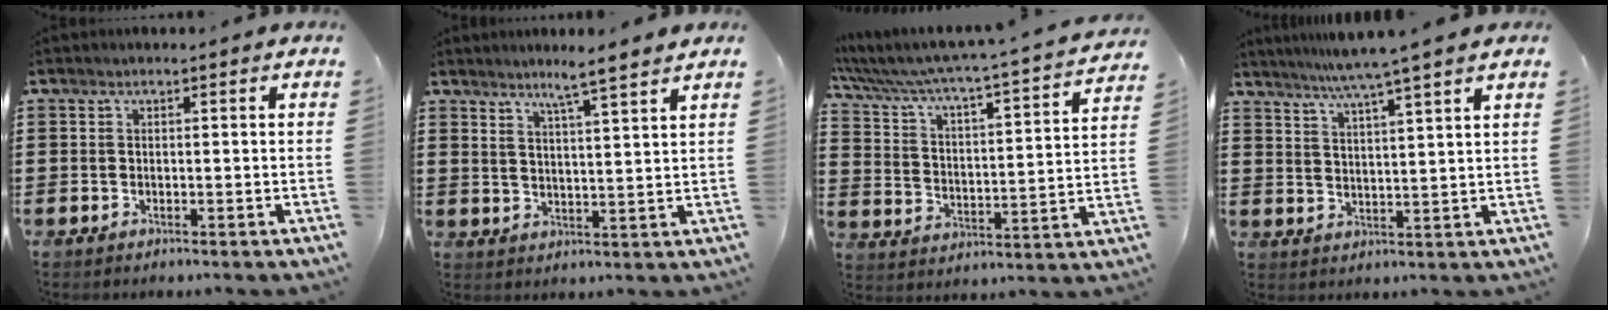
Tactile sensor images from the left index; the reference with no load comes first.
{"total": 4.5, "force": [3.8, -1.0, 2.3], "torque": [-0.047, -0.018, 0.062]}
{"total": 4.5, "force": [4.2, -0.3, 1.6], "torque": [-0.057, -0.049, 0.060]}
{"total": 5.8, "force": [4.9, -1.4, 2.8], "torque": [-0.068, -0.022, 0.081]}